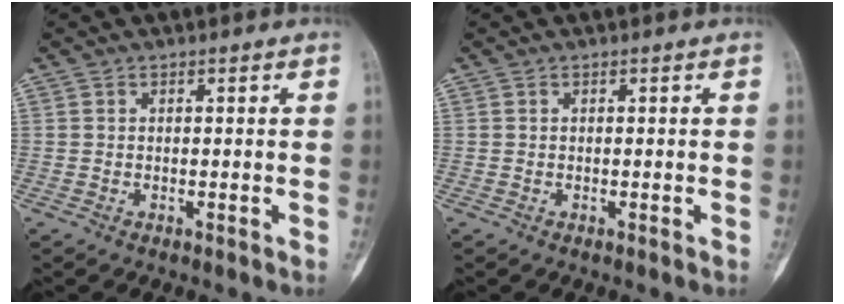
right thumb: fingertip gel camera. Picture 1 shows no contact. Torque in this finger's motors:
{"motor_torque": [0.05, 0.10, 0.16, -0.16, 0.01]}